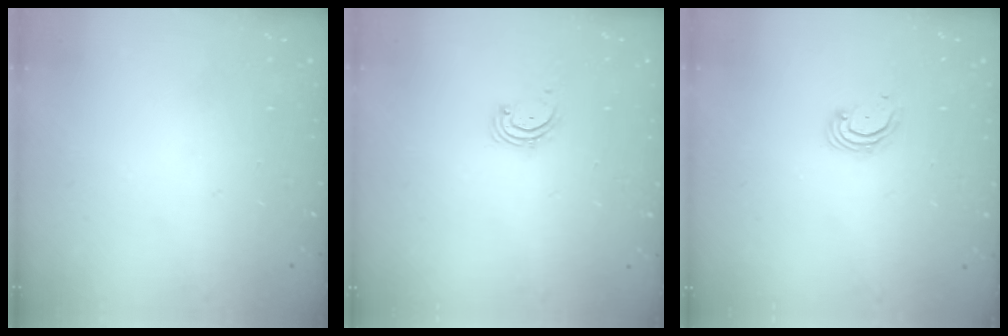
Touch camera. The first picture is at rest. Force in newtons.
{"total": 2.1, "press": 2.1, "slide": 0.3}
{"total": 2.7, "press": 2.7, "slide": 0.3}